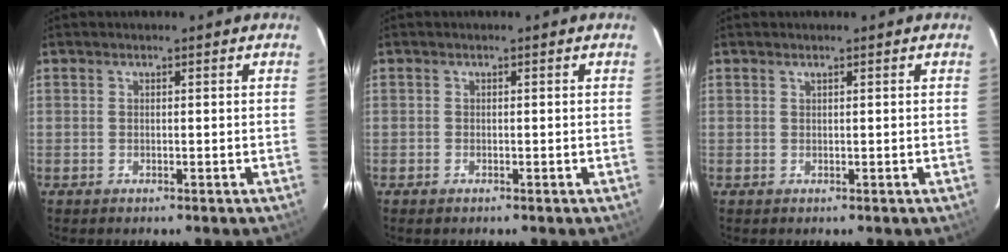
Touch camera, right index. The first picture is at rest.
{"total": 0.7, "force": [-0.5, 0.4, 0.1], "torque": [-0.004, -0.001, -0.010]}
{"total": 0.0}